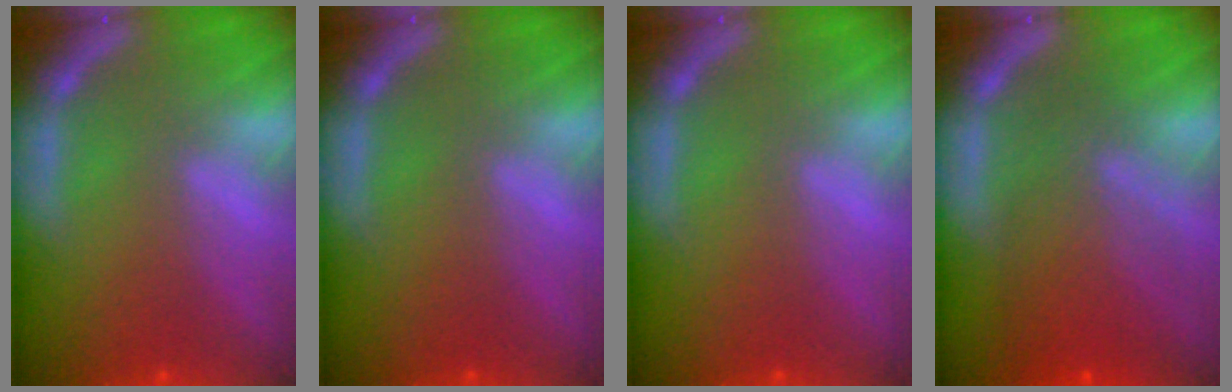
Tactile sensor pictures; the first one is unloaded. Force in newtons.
{"total": 0.0}
{"total": 0.0}
{"total": 7.1}